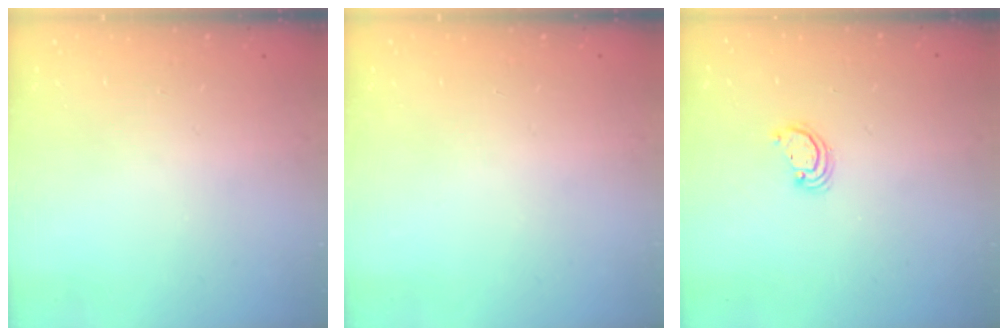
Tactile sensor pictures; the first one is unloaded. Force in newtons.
{"total": 0.0}
{"total": 2.8, "press": 2.8, "slide": 0.2}